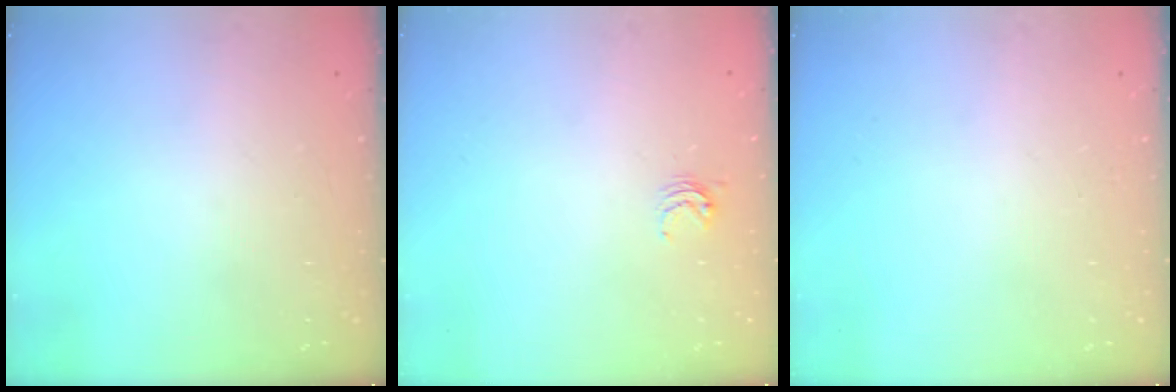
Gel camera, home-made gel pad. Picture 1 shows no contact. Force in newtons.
{"total": 3.5, "press": 3.5, "slide": 0.4}
{"total": 0.0}